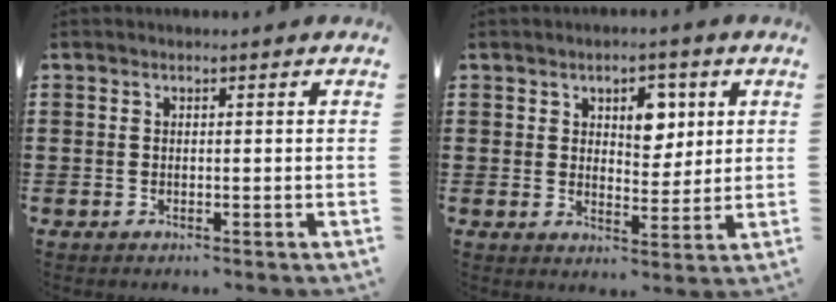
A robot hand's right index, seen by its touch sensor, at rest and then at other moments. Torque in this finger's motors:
{"motor_torque": [0.10, 0.06, 0.12, 0.03]}